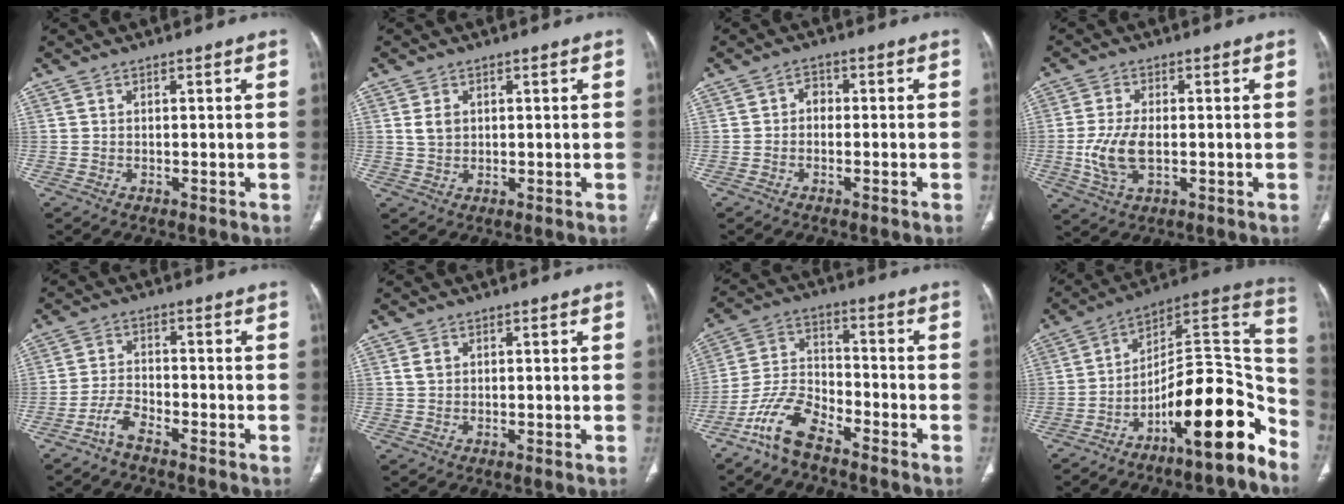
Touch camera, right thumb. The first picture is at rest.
{"total": 2.6, "force": [0.8, 2.1, 1.4], "torque": [-0.021, 0.000, 0.020]}
{"total": 2.0, "force": [-0.5, 1.6, 1.2], "torque": [-0.008, 0.012, -0.016]}
{"total": 7.8, "force": [-0.9, 4.1, 6.5], "torque": [-0.146, -0.002, -0.014]}
{"total": 3.7, "force": [-3.1, 1.1, 1.8], "torque": [-0.044, 0.022, -0.063]}
{"total": 1.2, "force": [0.5, 1.0, 0.5], "torque": [-0.011, 0.003, 0.011]}
{"total": 9.5, "force": [-7.0, 3.8, 5.3], "torque": [-0.118, 0.048, -0.146]}
{"total": 18.5, "force": [-11.6, 5.5, 13.4], "torque": [-0.154, 0.126, -0.183]}